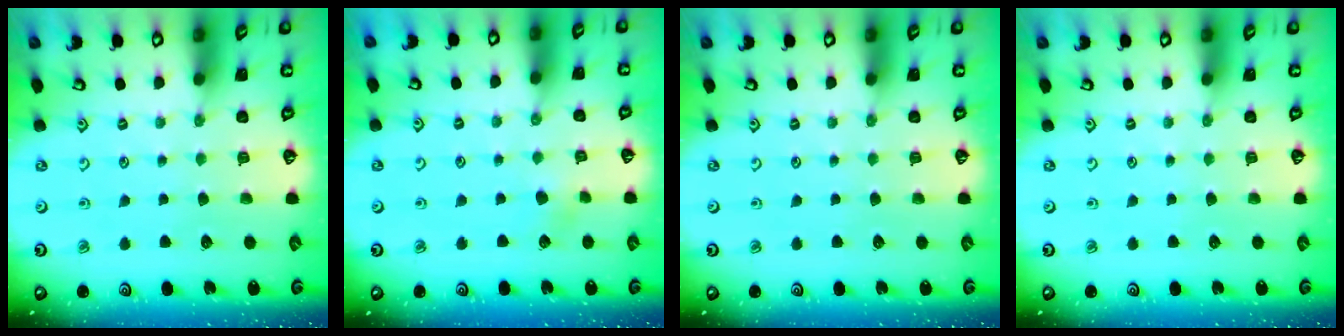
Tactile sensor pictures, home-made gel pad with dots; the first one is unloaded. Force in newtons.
{"total": 2.8, "press": 2.8, "slide": 0.6}
{"total": 0.0}
{"total": 0.0}